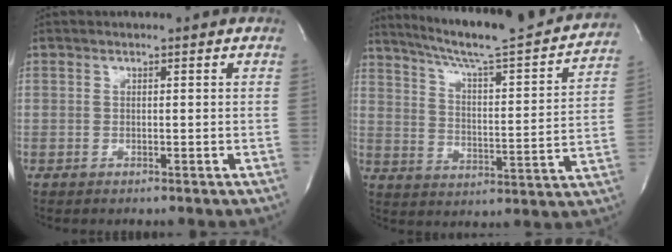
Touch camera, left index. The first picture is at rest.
{"total": 23.3, "force": [20.8, 1.5, 10.5], "torque": [-0.166, -0.029, 0.281]}